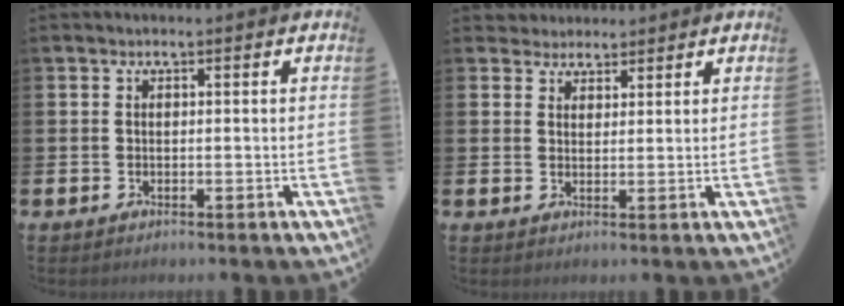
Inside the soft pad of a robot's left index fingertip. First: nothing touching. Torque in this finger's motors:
{"motor_torque": [1.00, -1.14, 0.21, -0.02]}